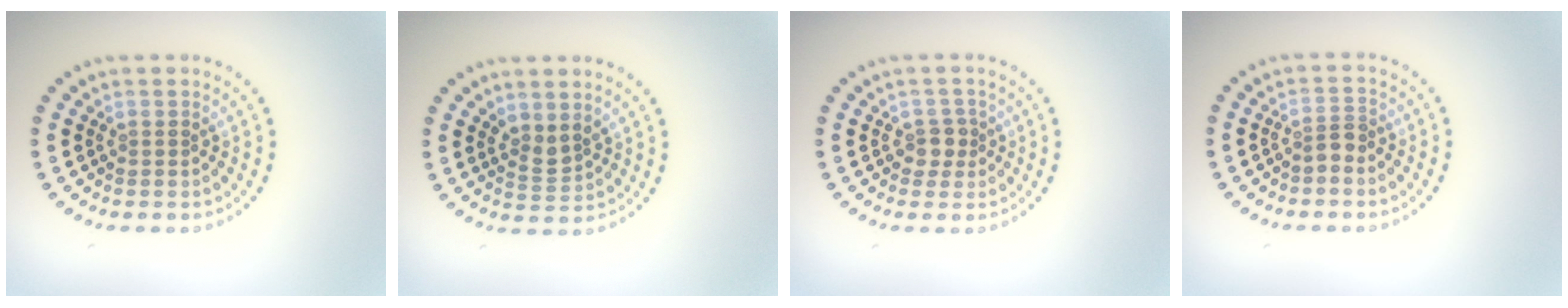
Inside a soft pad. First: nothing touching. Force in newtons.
{"total": 1.8, "press": 1.4, "slide": 1.2}
{"total": 1.8, "press": 1.5, "slide": 0.9}
{"total": 1.4, "press": 1.1, "slide": 0.9}